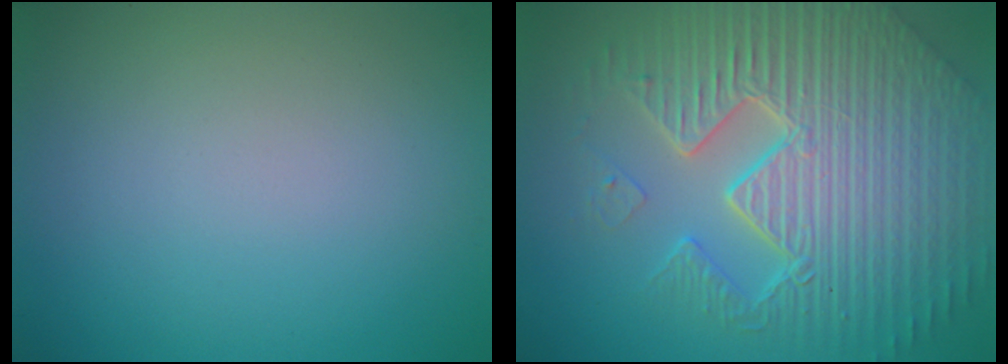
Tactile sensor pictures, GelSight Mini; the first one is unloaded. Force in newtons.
{"total": 11.2, "press": 7.1, "slide": 8.7}